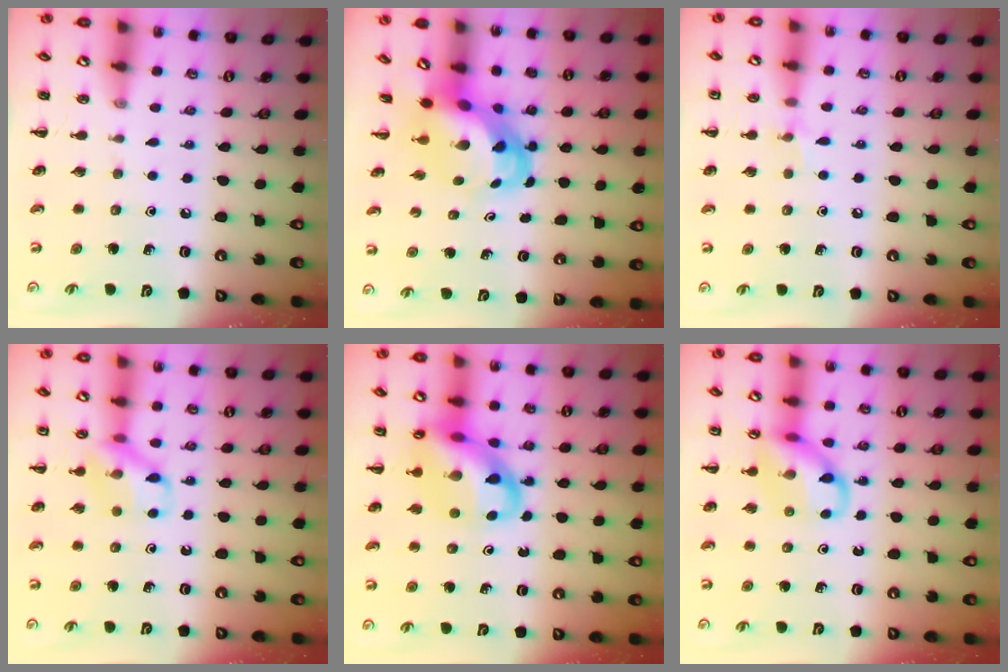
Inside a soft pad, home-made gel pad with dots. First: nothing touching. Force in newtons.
{"total": 4.7, "press": 4.5, "slide": 1.4}
{"total": 5.3, "press": 5.0, "slide": 1.8}
{"total": 11.8, "press": 11.7, "slide": 1.1}
{"total": 15.5, "press": 15.0, "slide": 3.8}
{"total": 11.6, "press": 11.5, "slide": 1.7}